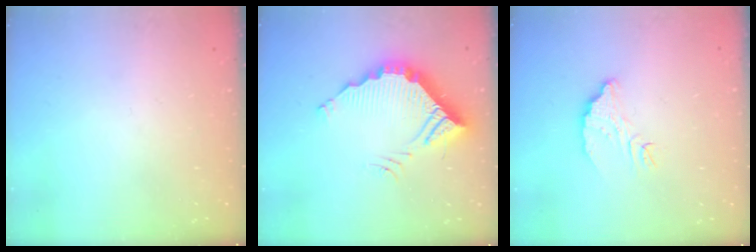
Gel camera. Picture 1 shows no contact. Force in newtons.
{"total": 14.9, "press": 14.9, "slide": 0.3}
{"total": 6.5, "press": 6.5, "slide": 0.4}